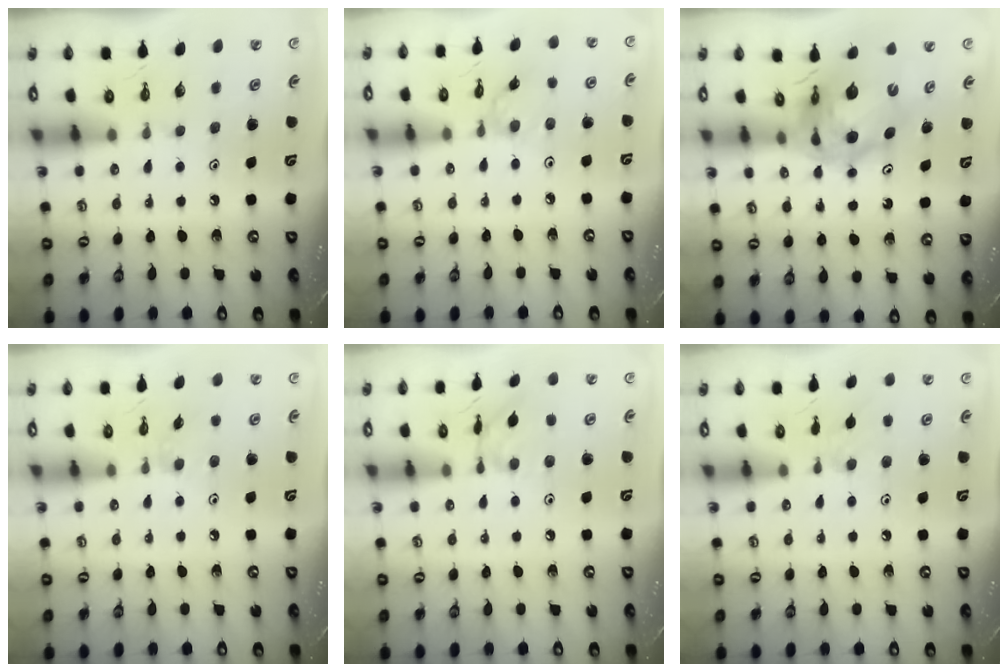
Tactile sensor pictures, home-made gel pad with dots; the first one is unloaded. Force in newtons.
{"total": 1.0, "press": 1.0, "slide": 0.2}
{"total": 11.9, "press": 11.8, "slide": 1.5}
{"total": 3.1, "press": 3.0, "slide": 0.4}
{"total": 5.3, "press": 5.3, "slide": 0.2}
{"total": 4.5, "press": 4.5, "slide": 0.7}